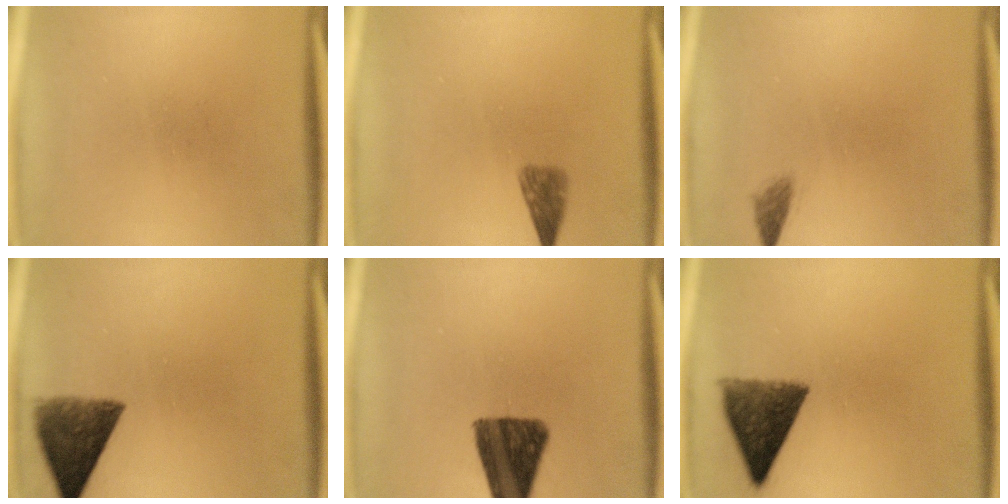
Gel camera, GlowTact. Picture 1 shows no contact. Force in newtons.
{"total": 2.5}
{"total": 1.3}
{"total": 8.9}
{"total": 12.1}
{"total": 9.2}